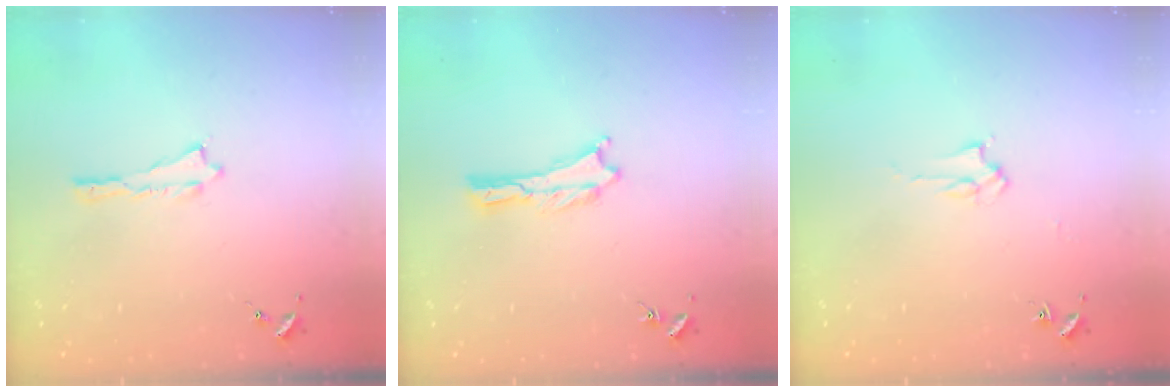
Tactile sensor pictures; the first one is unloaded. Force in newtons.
{"total": 0.0}
{"total": 2.8, "press": 2.8, "slide": 0.4}